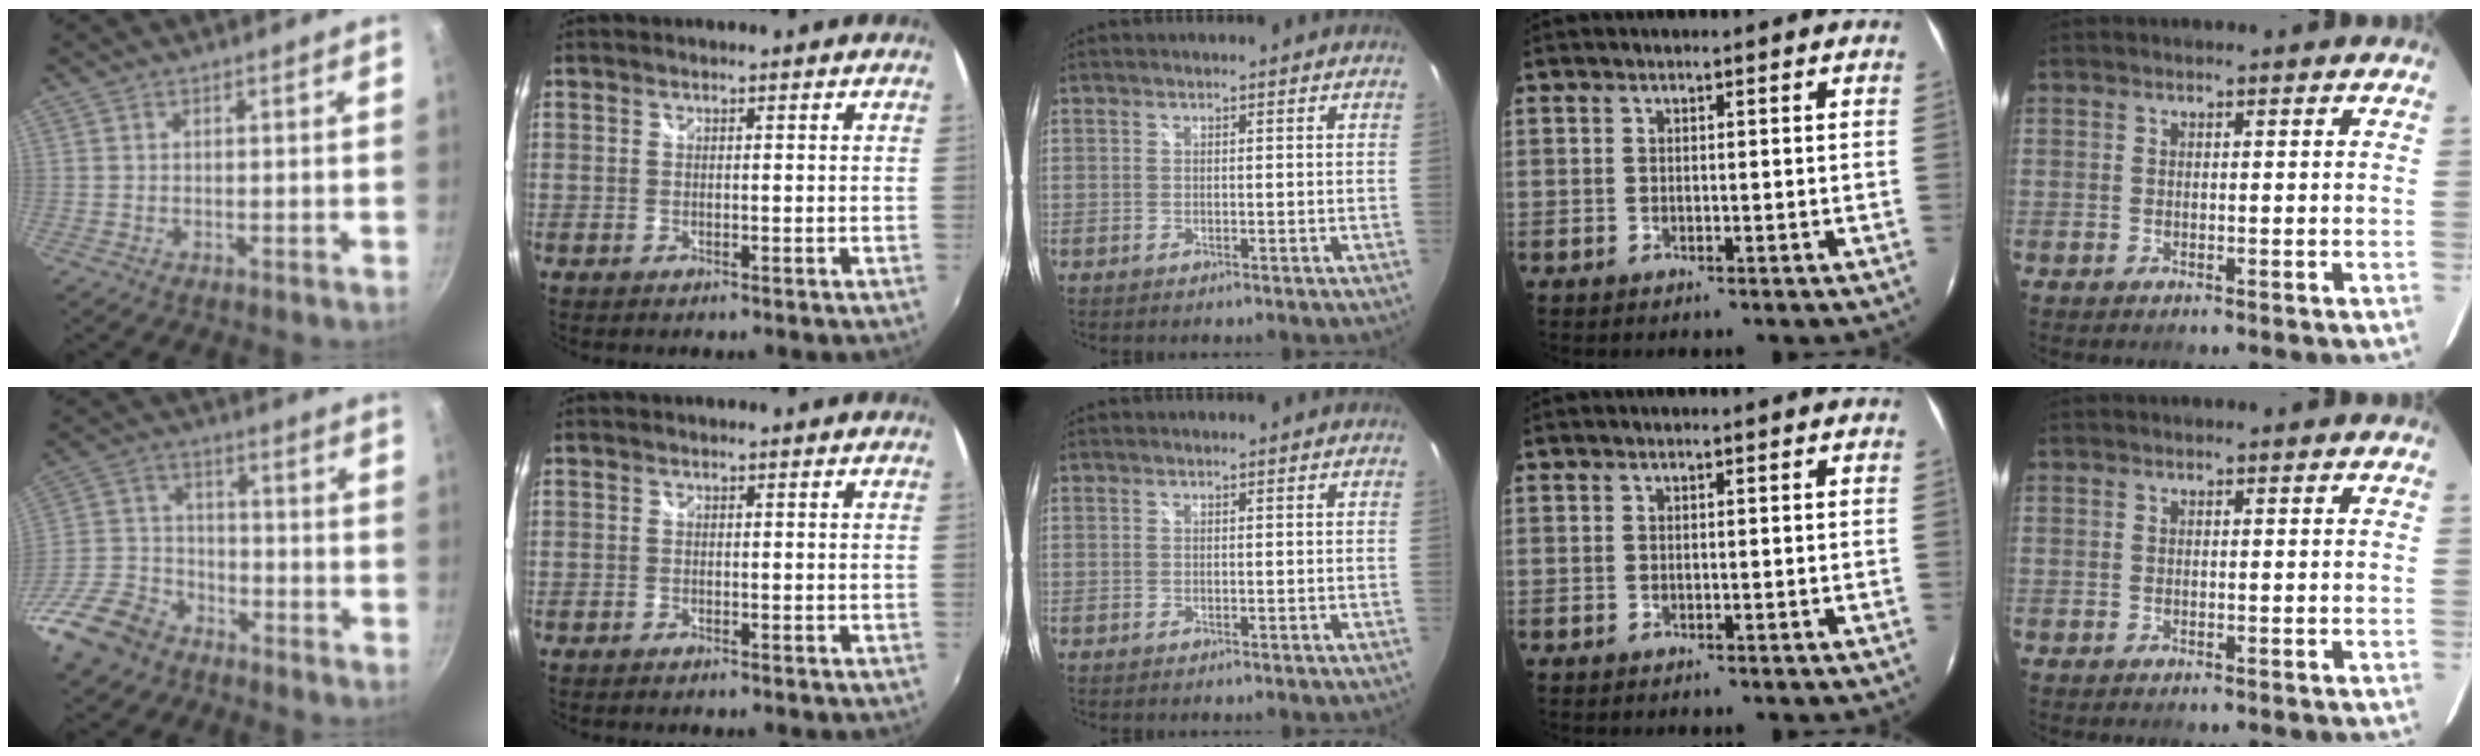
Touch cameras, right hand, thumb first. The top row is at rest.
{"thumb": {"total": 14.3, "force": [-9.7, 8.8, 5.8], "torque": [-0.110, 0.059, -0.198]}, "index": {"total": 0.7, "force": [-0.6, 0.2, 0.2], "torque": [-0.006, -0.004, -0.014]}}